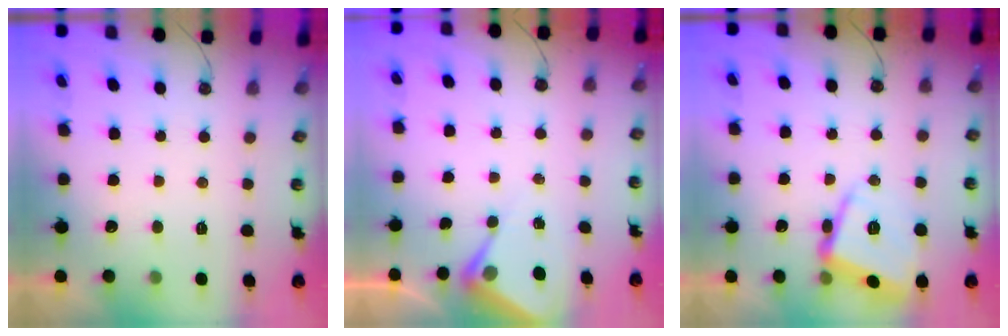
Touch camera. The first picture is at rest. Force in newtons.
{"total": 5.8, "press": 5.8, "slide": 0.5}
{"total": 17.3, "press": 17.3, "slide": 0.2}